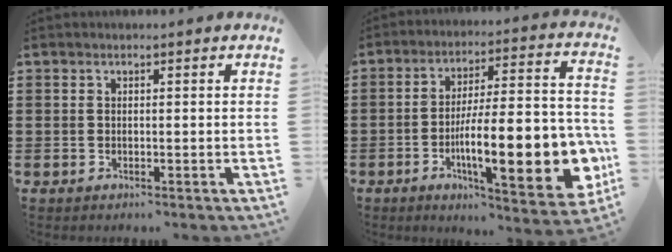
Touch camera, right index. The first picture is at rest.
{"total": 17.9, "force": [-5.2, 5.1, 16.4], "torque": [-0.260, -0.017, -0.082]}